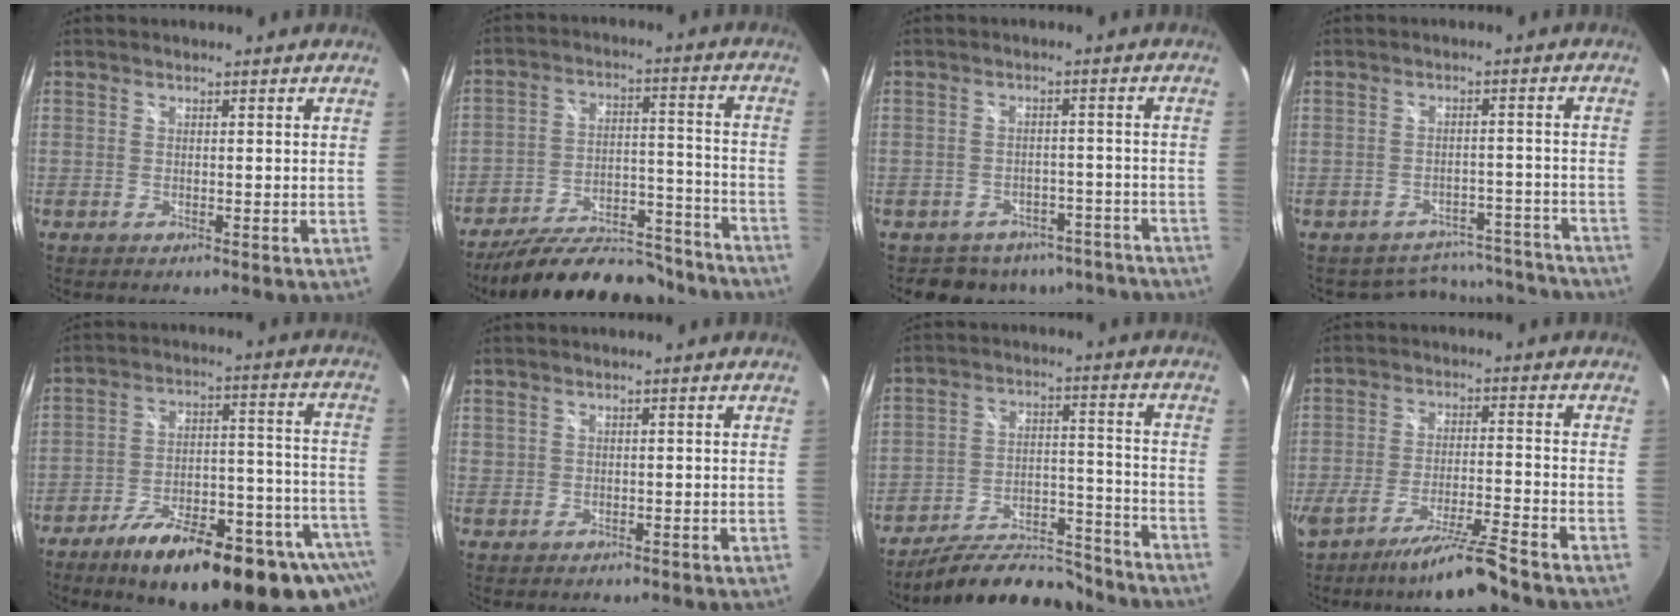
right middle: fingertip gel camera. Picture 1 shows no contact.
{"total": 20.7, "force": [-17.6, 7.2, 8.0], "torque": [-0.144, 0.021, -0.231]}
{"total": 10.7, "force": [-8.6, 5.8, 2.2], "torque": [-0.044, 0.014, -0.096]}
{"total": 12.7, "force": [-11.5, 5.1, 1.5], "torque": [-0.027, 0.035, -0.130]}
{"total": 28.0, "force": [-19.0, 8.7, 18.6], "torque": [-0.254, -0.017, -0.256]}
{"total": 1.0, "force": [0.4, 0.9, 0.2], "torque": [0.001, 0.000, 0.007]}
{"total": 14.2, "force": [-12.9, 4.4, 3.9], "torque": [-0.072, 0.025, -0.181]}
{"total": 9.5, "force": [-7.9, -1.1, 5.2], "torque": [-0.103, -0.018, -0.135]}